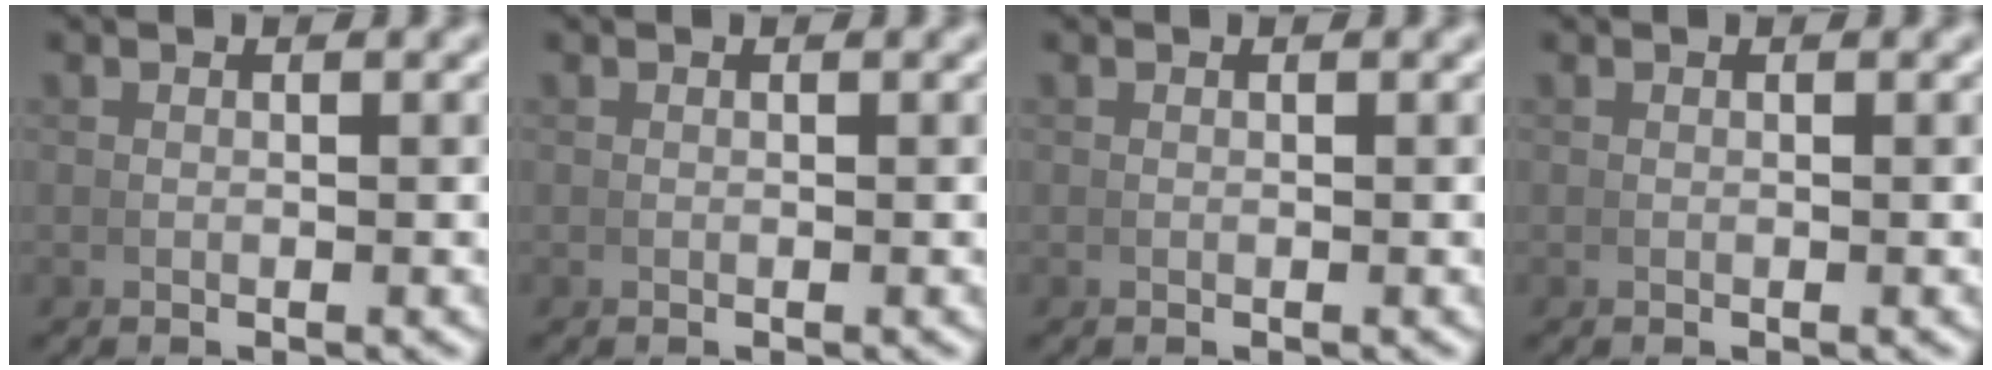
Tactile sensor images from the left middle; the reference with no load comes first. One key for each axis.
{"total": 0.0}
{"total": 0.0}
{"total": 0.0}